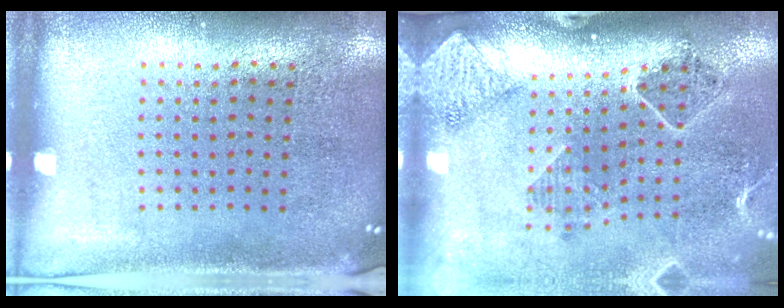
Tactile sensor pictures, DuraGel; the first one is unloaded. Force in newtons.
{"total": 1.6, "press": 1.6, "slide": 0.2}